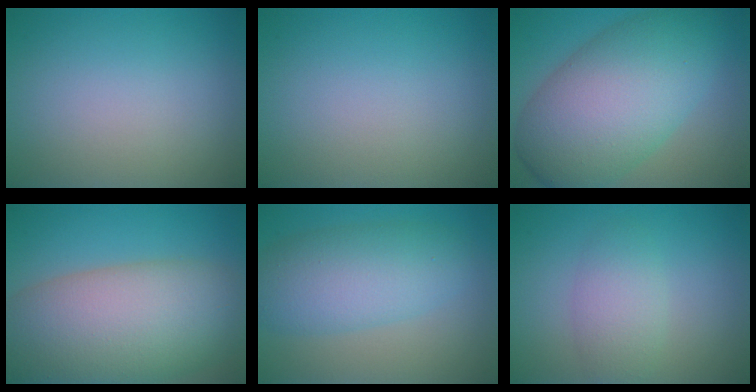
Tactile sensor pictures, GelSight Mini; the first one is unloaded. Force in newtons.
{"total": 0.0}
{"total": 11.4, "press": 11.4, "slide": 0.1}
{"total": 12.9, "press": 12.9, "slide": 0.8}
{"total": 6.3, "press": 6.3, "slide": 0.1}
{"total": 2.9, "press": 2.9, "slide": 0.1}